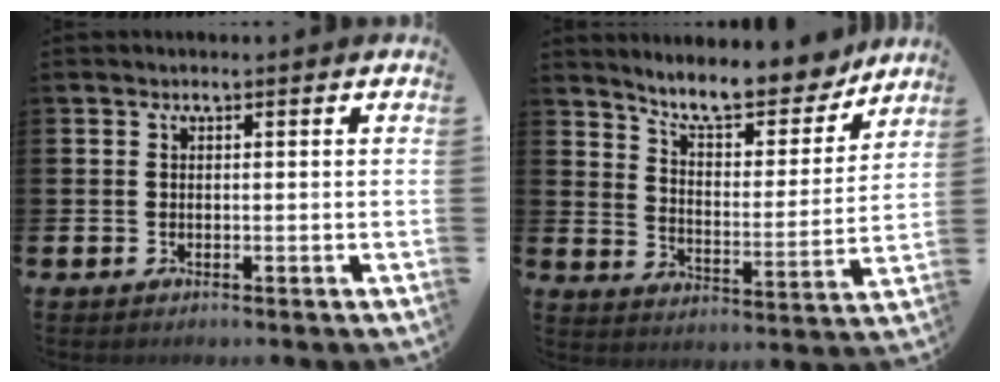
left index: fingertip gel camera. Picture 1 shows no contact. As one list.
[{"total": 9.6, "force": [8.8, 2.2, 3.2], "torque": [-0.088, -0.058, 0.152]}]